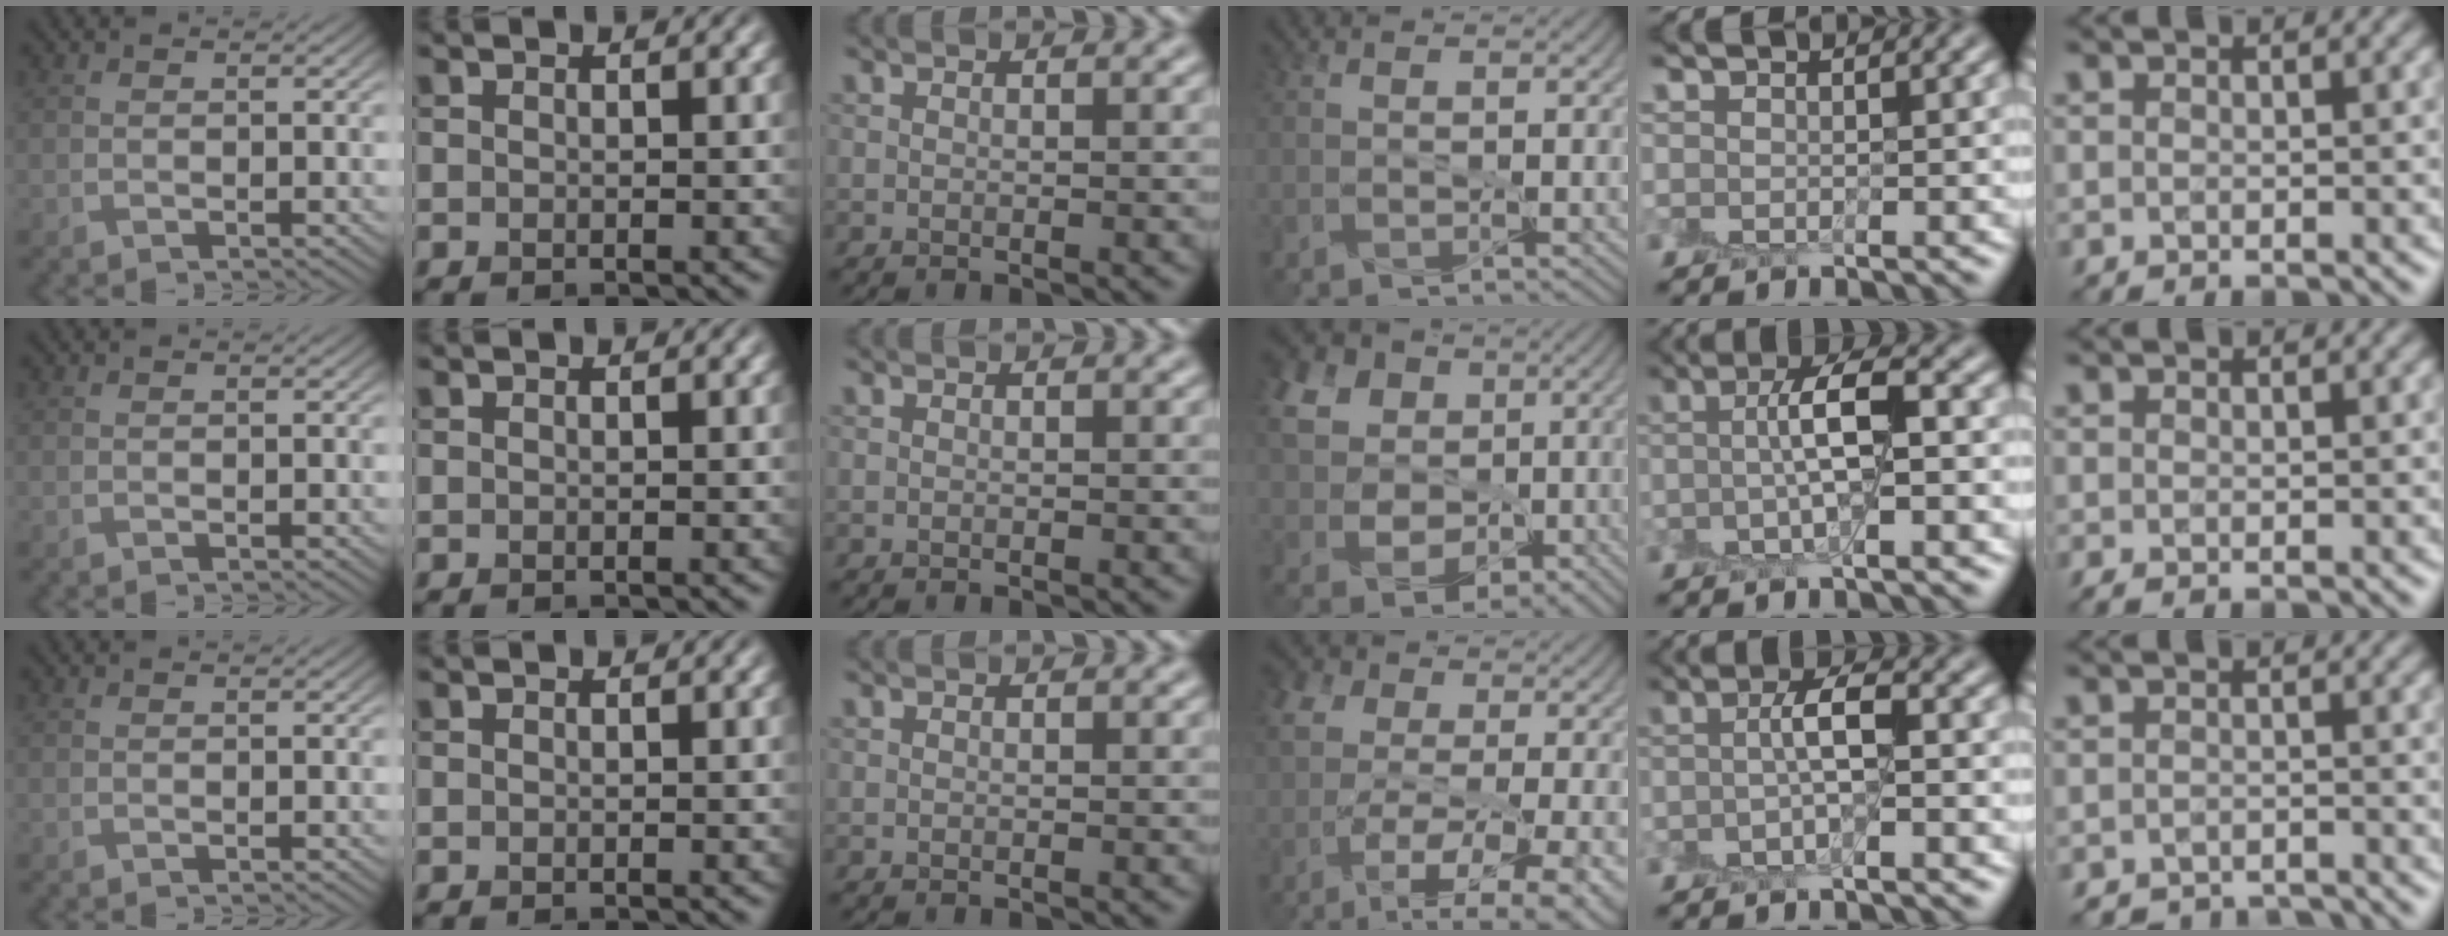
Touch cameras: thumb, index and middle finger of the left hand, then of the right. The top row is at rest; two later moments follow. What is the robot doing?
{"motion": "peel", "object": "sticky note"}